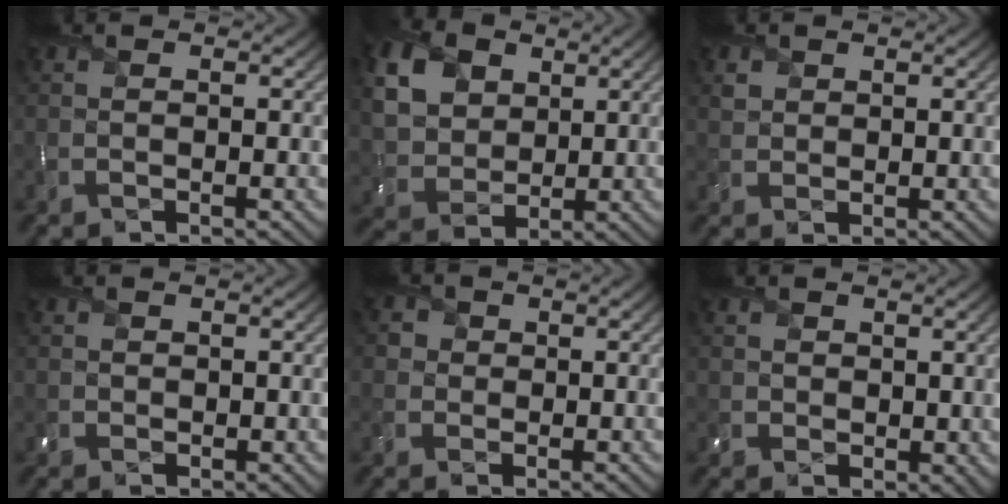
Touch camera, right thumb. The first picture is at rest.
{"total": 10.5, "force": [4.0, 7.7, 5.9], "torque": [-0.190, 0.012, 0.084]}
{"total": 1.8, "force": [1.0, 1.4, 0.5], "torque": [-0.018, -0.001, 0.022]}
{"total": 1.5, "force": [0.6, 1.2, 0.6], "torque": [-0.019, -0.002, 0.013]}
{"total": 2.6, "force": [0.6, 2.4, 0.7], "torque": [-0.032, 0.006, 0.012]}
{"total": 2.8, "force": [1.2, 2.3, 1.1], "torque": [-0.037, -0.008, 0.022]}